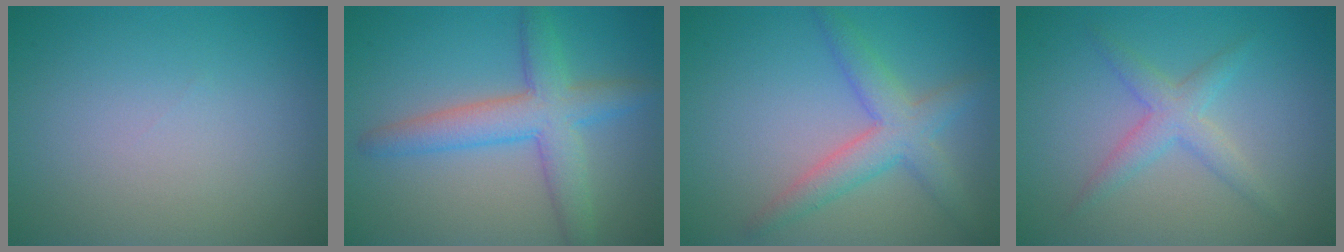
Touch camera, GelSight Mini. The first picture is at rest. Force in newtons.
{"total": 5.2, "press": 5.2, "slide": 0.1}
{"total": 3.9, "press": 3.9, "slide": 0.2}
{"total": 2.6, "press": 2.6, "slide": 0.1}